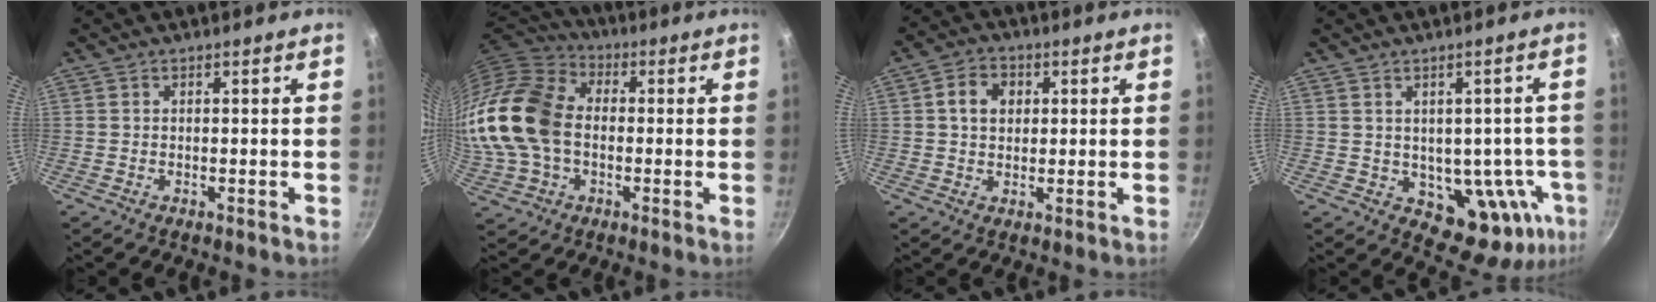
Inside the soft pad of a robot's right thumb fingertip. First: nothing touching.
{"total": 21.6, "force": [-0.8, 15.6, 14.9], "torque": [-0.315, 0.038, -0.019]}
{"total": 5.9, "force": [1.4, 4.6, 3.4], "torque": [-0.039, 0.007, 0.017]}
{"total": 12.2, "force": [-1.9, 8.2, 8.8], "torque": [-0.057, 0.001, -0.009]}